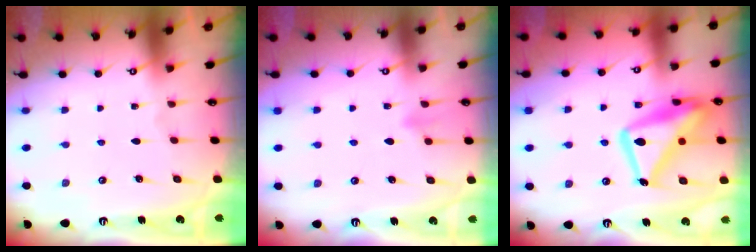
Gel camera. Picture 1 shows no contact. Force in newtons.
{"total": 7.7, "press": 7.5, "slide": 1.5}
{"total": 17.7, "press": 17.6, "slide": 1.6}